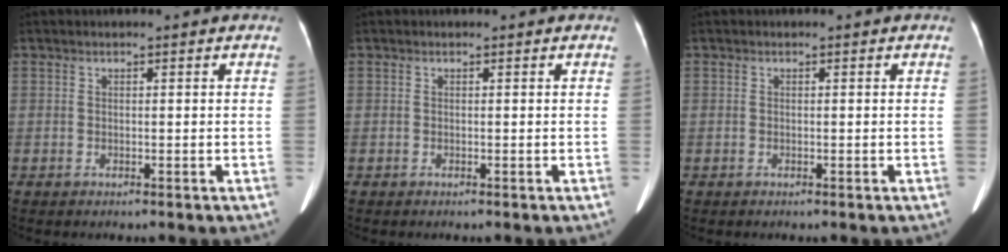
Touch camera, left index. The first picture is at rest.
{"total": 0.0}
{"total": 0.0}